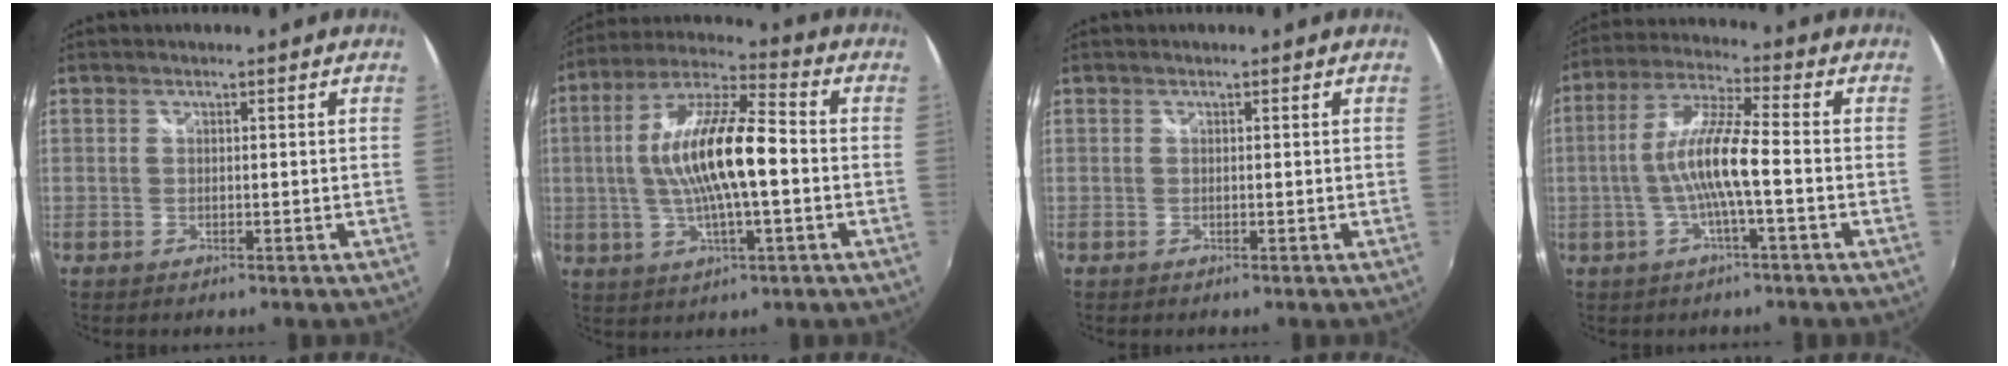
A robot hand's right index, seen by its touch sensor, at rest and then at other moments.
{"total": 16.1, "force": [-0.7, 4.0, 15.6], "torque": [-0.294, 0.012, -0.020]}
{"total": 0.0}
{"total": 10.1, "force": [-2.1, 0.6, 9.8], "torque": [-0.200, 0.007, -0.040]}